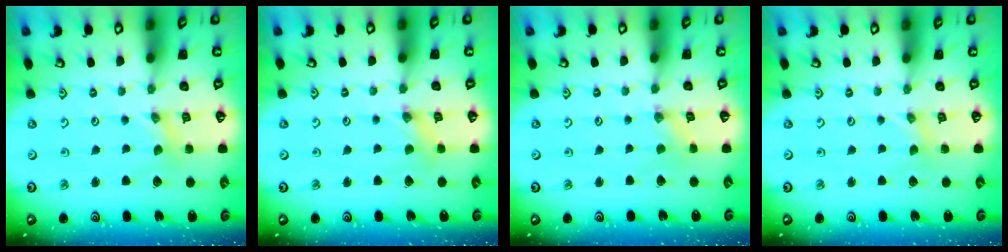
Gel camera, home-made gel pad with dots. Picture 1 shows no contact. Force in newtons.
{"total": 0.8, "press": 0.7, "slide": 0.3}
{"total": 0.6, "press": 0.5, "slide": 0.2}
{"total": 0.0}